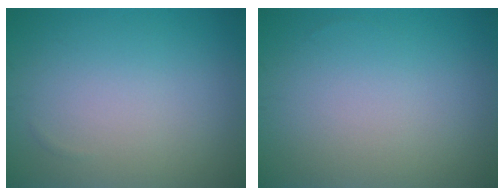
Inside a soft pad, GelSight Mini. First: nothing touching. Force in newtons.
{"total": 0.0}